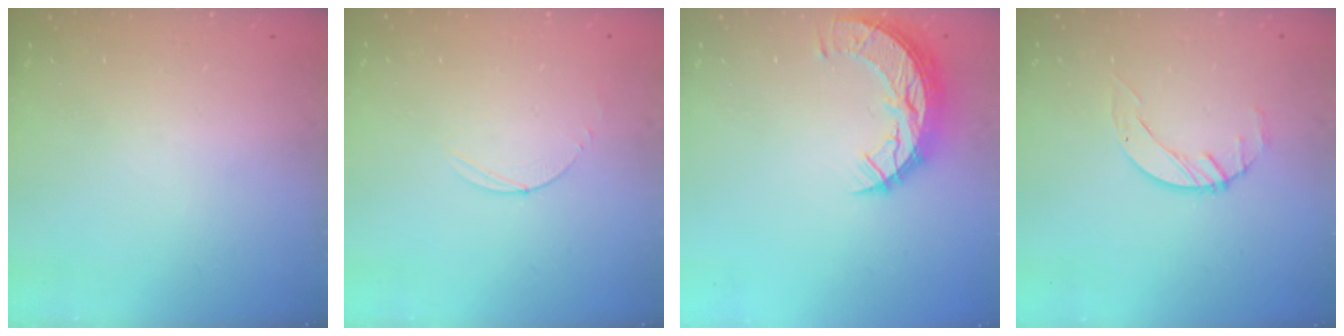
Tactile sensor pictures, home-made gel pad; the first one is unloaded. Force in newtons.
{"total": 3.0, "press": 3.0, "slide": 0.3}
{"total": 10.7, "press": 10.7, "slide": 0.8}
{"total": 2.1, "press": 2.0, "slide": 0.3}